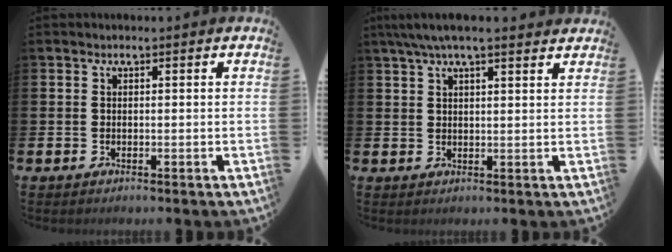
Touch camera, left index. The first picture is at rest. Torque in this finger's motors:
{"motor_torque": [1.07, -1.07, 0.53, 0.21]}